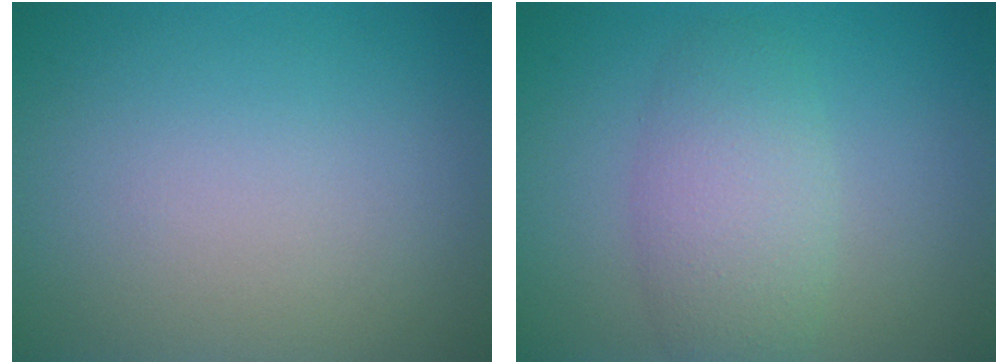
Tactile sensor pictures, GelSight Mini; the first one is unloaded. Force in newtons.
{"total": 2.7, "press": 2.7, "slide": 0.3}